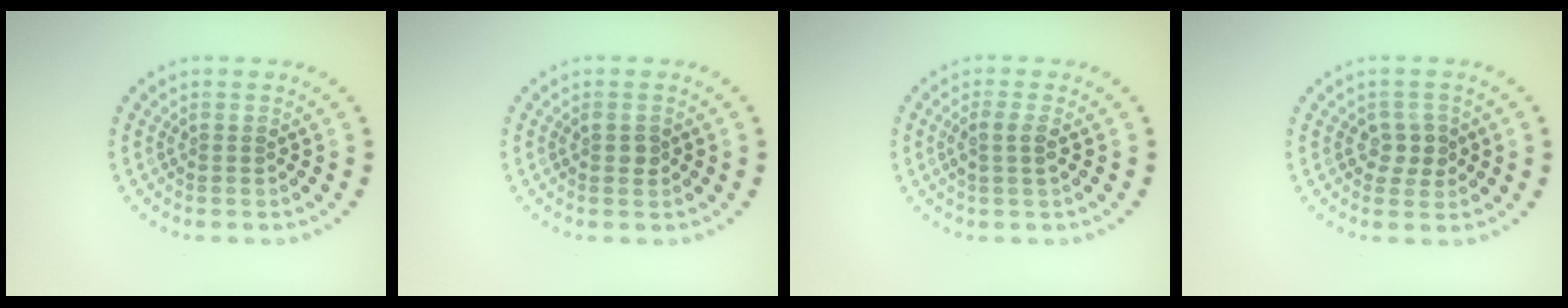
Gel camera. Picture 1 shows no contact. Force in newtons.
{"total": 1.0, "press": 1.0, "slide": 0.1}
{"total": 1.5, "press": 1.4, "slide": 0.6}
{"total": 2.2, "press": 2.1, "slide": 0.8}